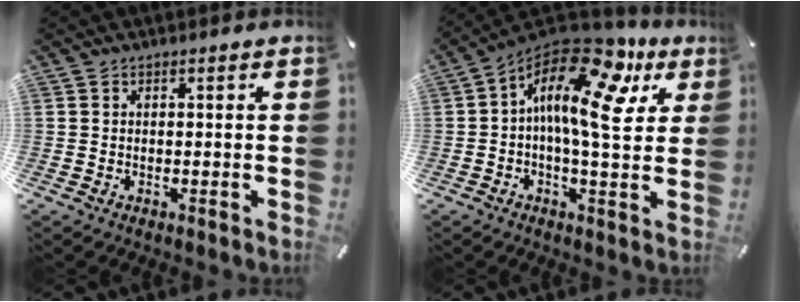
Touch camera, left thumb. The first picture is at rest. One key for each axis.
{"total": 19.4, "fx": 7.1, "fy": 8.0, "fz": 16.2, "tx": -0.291, "ty": -0.054, "tz": 0.106}